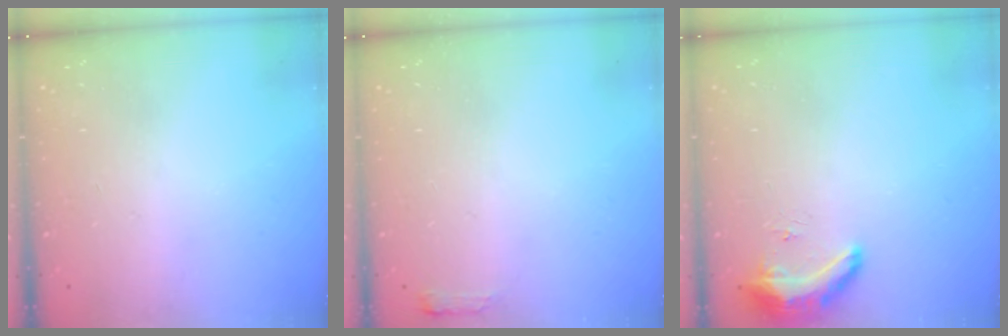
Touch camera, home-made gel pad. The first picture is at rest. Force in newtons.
{"total": 2.7, "press": 2.6, "slide": 0.5}
{"total": 16.1, "press": 10.6, "slide": 12.1}